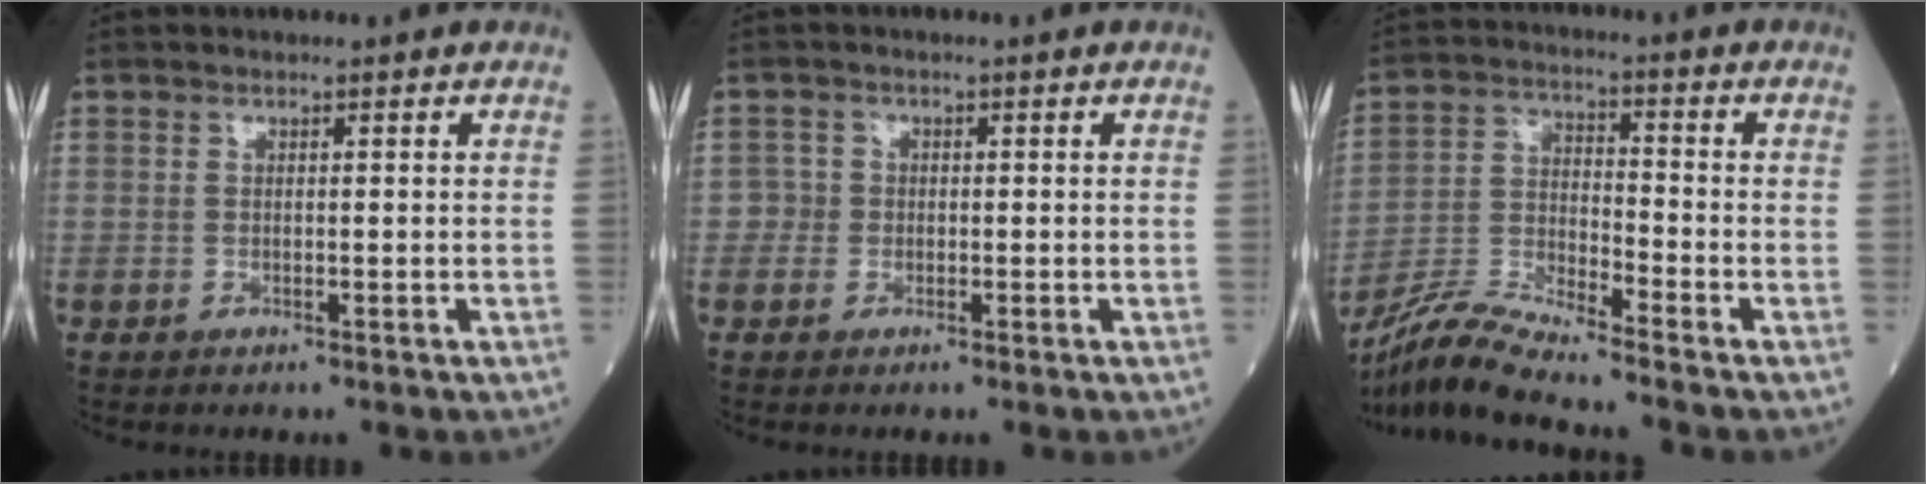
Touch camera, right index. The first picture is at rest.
{"total": 1.6, "force": [-0.4, 1.5, -0.2], "torque": [0.013, 0.010, -0.012]}
{"total": 9.4, "force": [-8.8, -1.4, 3.1], "torque": [-0.070, -0.012, -0.168]}